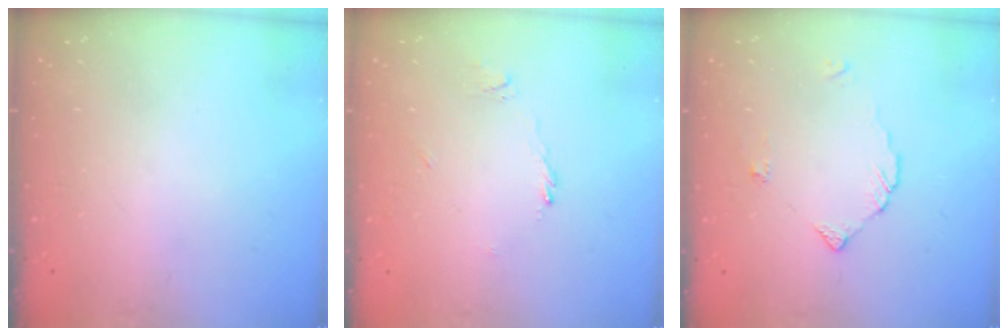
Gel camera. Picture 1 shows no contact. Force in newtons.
{"total": 1.1, "press": 1.1, "slide": 0.4}
{"total": 3.3, "press": 3.3, "slide": 0.4}